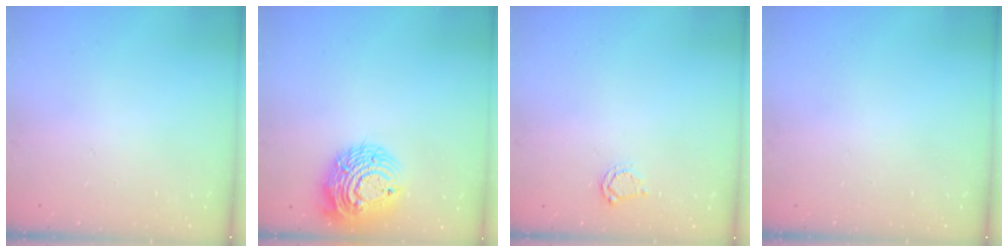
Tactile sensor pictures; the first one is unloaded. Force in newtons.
{"total": 13.7, "press": 13.6, "slide": 1.3}
{"total": 4.0, "press": 3.9, "slide": 0.5}
{"total": 0.0}